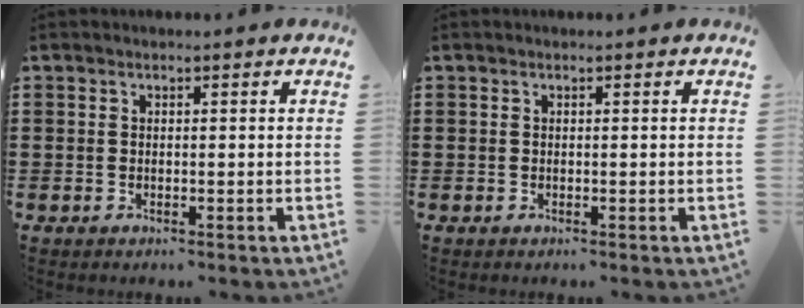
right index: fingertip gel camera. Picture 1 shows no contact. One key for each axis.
{"total": 0.0}